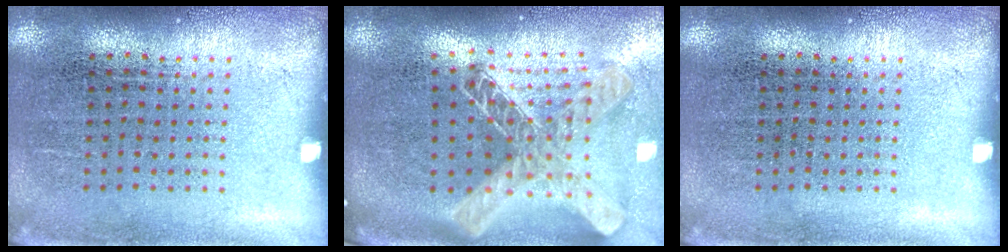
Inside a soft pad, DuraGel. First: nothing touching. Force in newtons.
{"total": 2.2, "press": 1.7, "slide": 1.4}
{"total": 0.0}